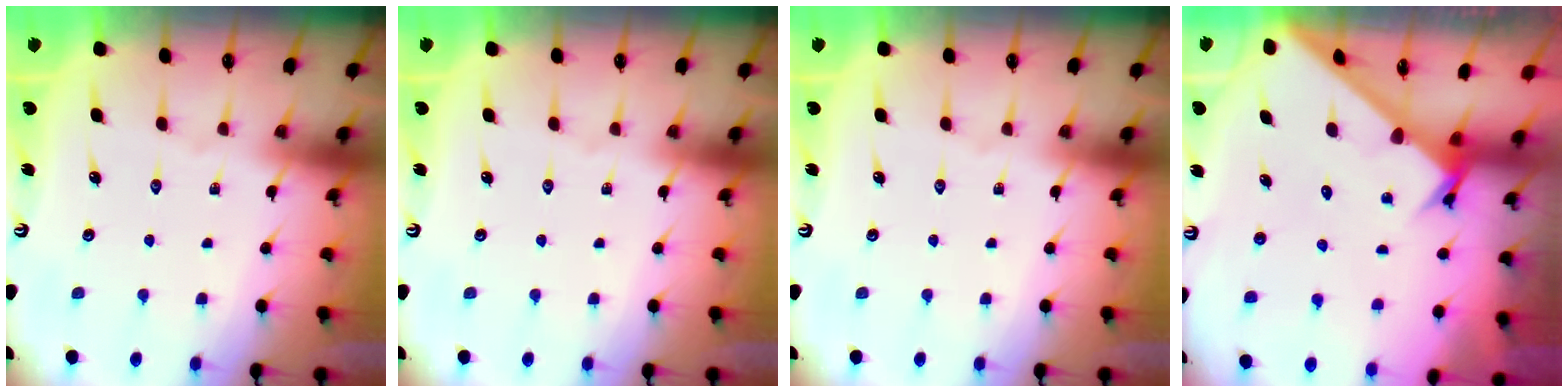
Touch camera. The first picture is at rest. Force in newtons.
{"total": 0.0}
{"total": 0.0}
{"total": 2.2, "press": 2.2, "slide": 0.1}